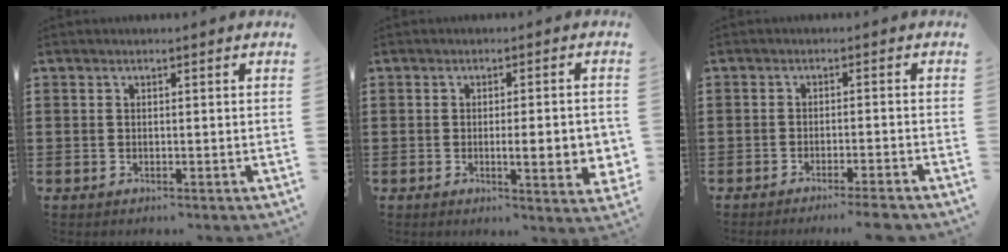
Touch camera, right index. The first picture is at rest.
{"total": 6.1, "force": [-0.8, 1.1, 5.9], "torque": [-0.080, -0.009, -0.014]}
{"total": 2.4, "force": [-2.2, -0.3, 1.1], "torque": [-0.019, 0.000, -0.043]}